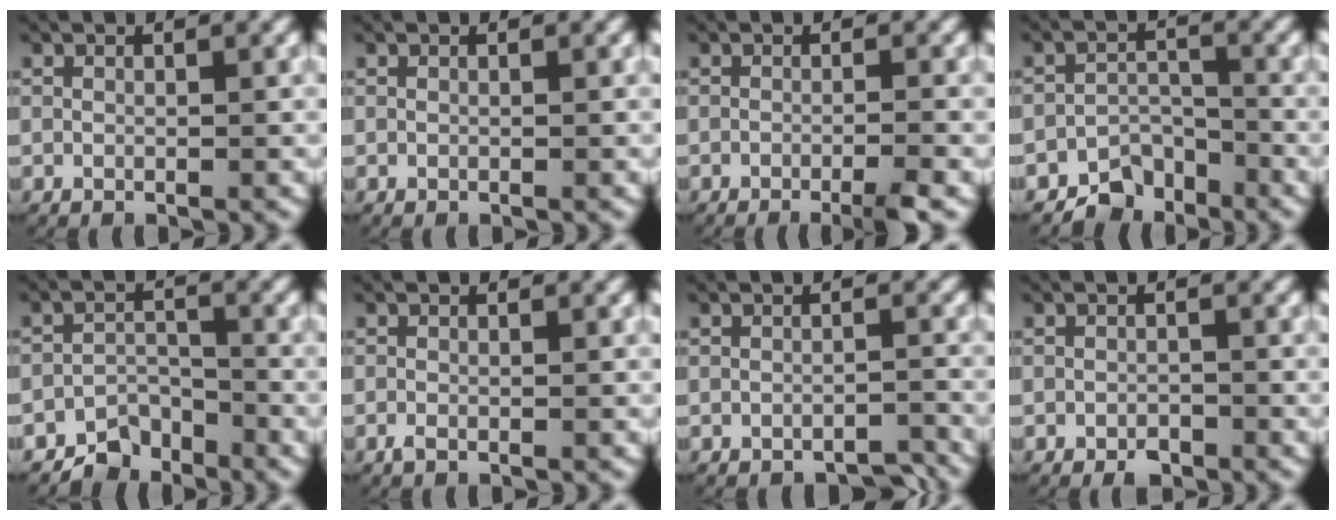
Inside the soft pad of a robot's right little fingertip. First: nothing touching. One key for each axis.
{"total": 0.0}
{"total": 2.2, "fx": -1.6, "fy": -0.1, "fz": 1.5, "tx": -0.023, "ty": -0.002, "tz": -0.028}
{"total": 4.5, "fx": -3.6, "fy": 2.5, "fz": 1.2, "tx": -0.011, "ty": -0.013, "tz": -0.064}
{"total": 4.0, "fx": -3.3, "fy": 2.1, "fz": 1.0, "tx": -0.008, "ty": -0.011, "tz": -0.060}
{"total": 0.8, "fx": -0.6, "fy": 0.2, "fz": 0.5, "tx": -0.011, "ty": -0.002, "tz": -0.012}
{"total": 2.0, "fx": -1.9, "fy": 0.3, "fz": 0.1, "tx": 0.002, "ty": -0.001, "tz": -0.032}
{"total": 1.5, "fx": -1.2, "fy": 0.7, "fz": 0.4, "tx": -0.002, "ty": -0.002, "tz": -0.019}